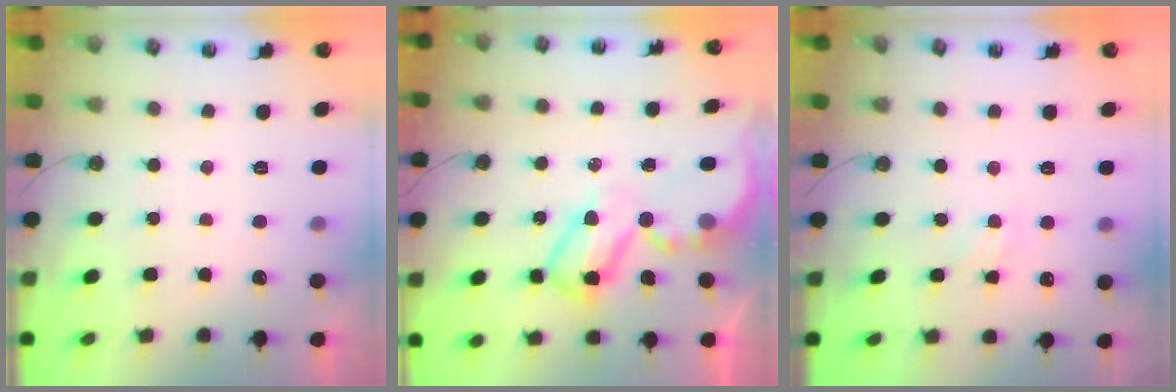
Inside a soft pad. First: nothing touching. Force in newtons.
{"total": 10.6, "press": 10.5, "slide": 0.9}
{"total": 2.8, "press": 2.8, "slide": 0.5}